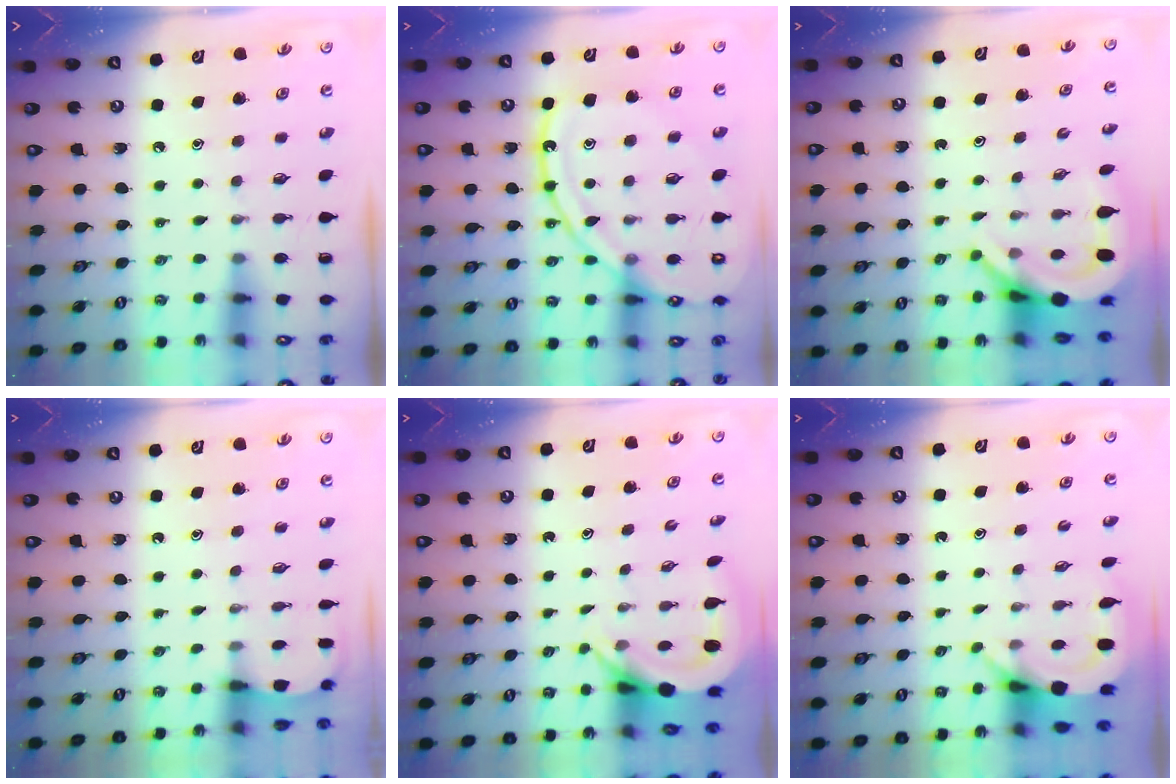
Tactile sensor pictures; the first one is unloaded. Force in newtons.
{"total": 15.9, "press": 15.8, "slide": 1.5}
{"total": 6.2, "press": 6.1, "slide": 0.7}
{"total": 1.3, "press": 1.3, "slide": 0.1}
{"total": 4.8, "press": 4.8, "slide": 0.4}
{"total": 3.9, "press": 3.9, "slide": 0.2}